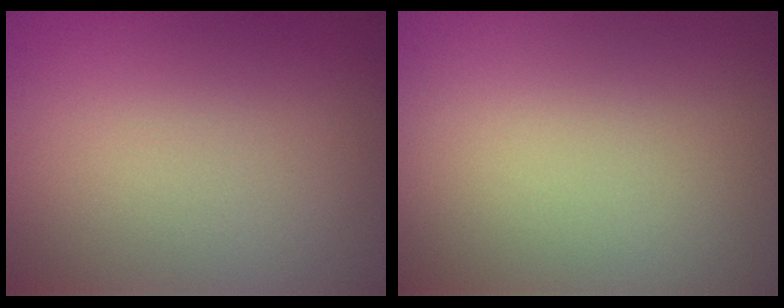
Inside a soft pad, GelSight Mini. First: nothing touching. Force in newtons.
{"total": 0.0}